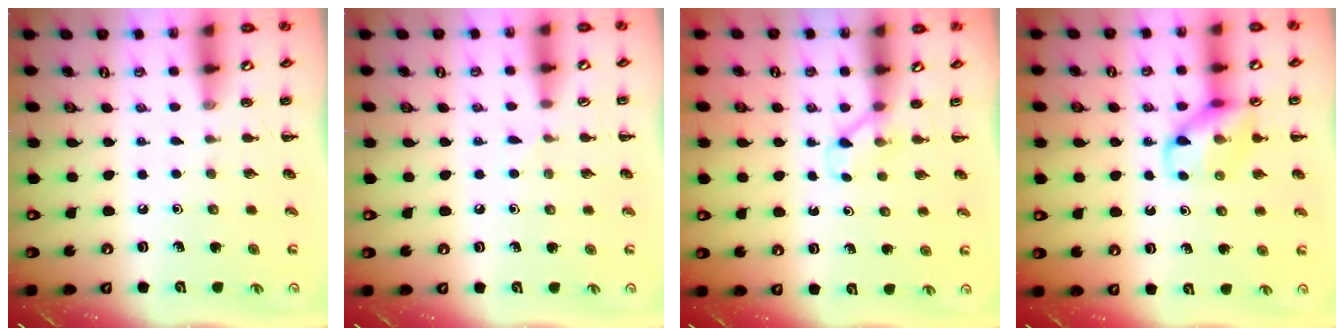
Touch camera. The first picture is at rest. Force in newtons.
{"total": 3.8, "press": 3.6, "slide": 1.4}
{"total": 2.8, "press": 2.6, "slide": 1.0}
{"total": 11.3, "press": 11.2, "slide": 1.5}